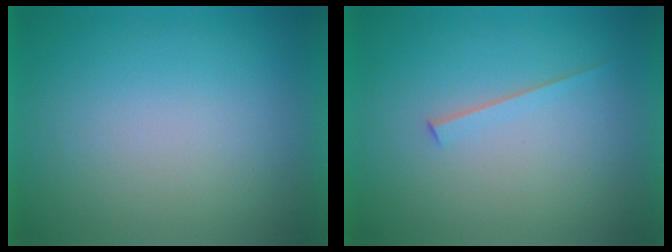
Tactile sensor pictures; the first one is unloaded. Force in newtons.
{"total": 1.6}